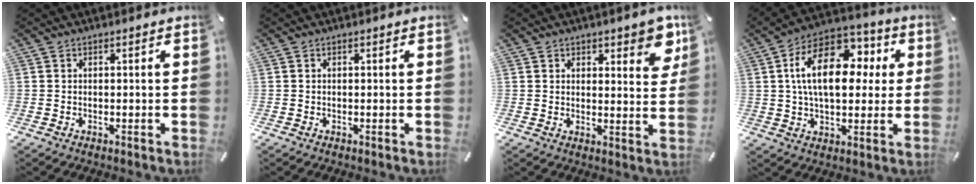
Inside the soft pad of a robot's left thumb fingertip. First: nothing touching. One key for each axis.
{"total": 0.0}
{"total": 5.9, "fx": 4.3, "fy": 2.9, "fz": 2.8, "tx": -0.019, "ty": -0.026, "tz": 0.070}
{"total": 18.4, "fx": 4.0, "fy": 11.1, "fz": 14.1, "tx": -0.256, "ty": -0.005, "tz": 0.066}